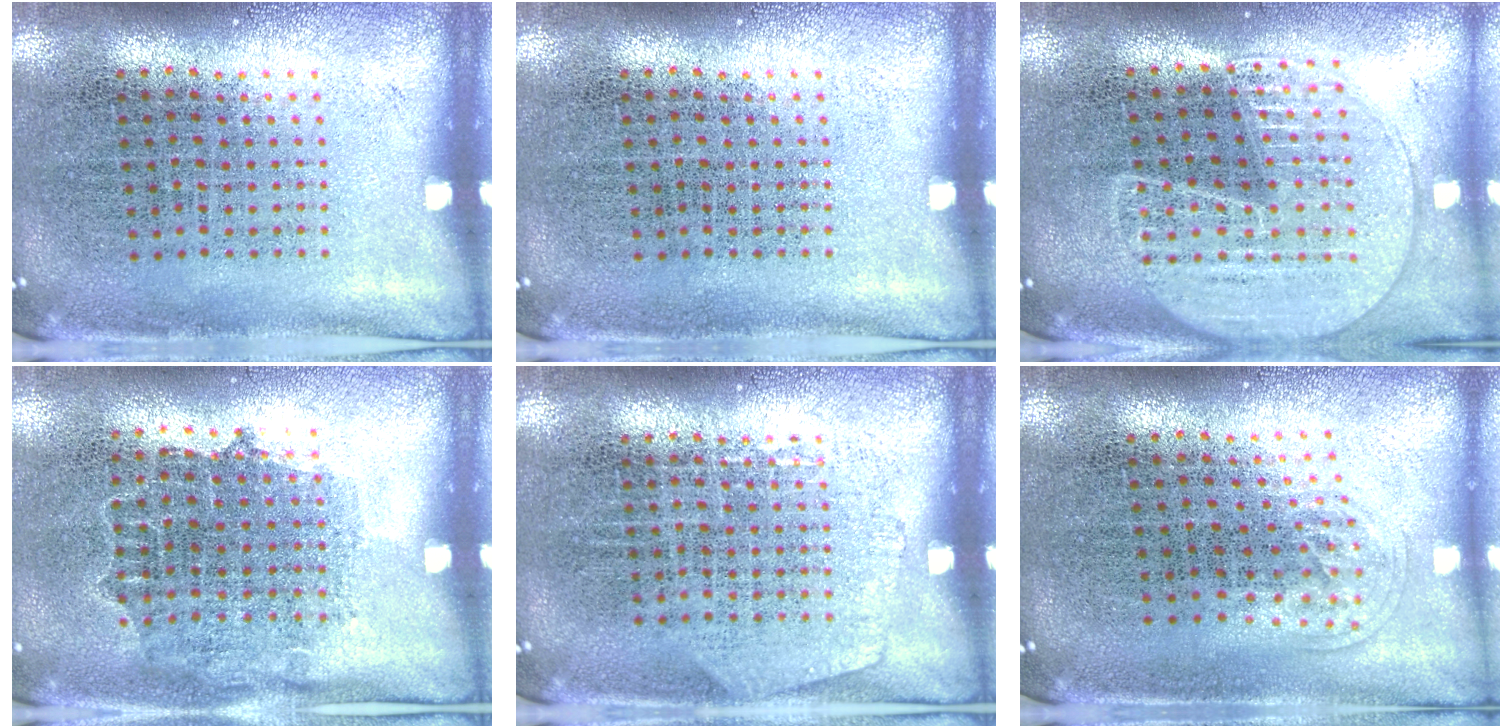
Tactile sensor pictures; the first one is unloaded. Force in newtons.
{"total": 0.0}
{"total": 1.8, "press": 1.7, "slide": 0.7}
{"total": 0.8, "press": 0.7, "slide": 0.4}
{"total": 1.0, "press": 1.0, "slide": 0.1}
{"total": 1.0, "press": 0.6, "slide": 0.8}